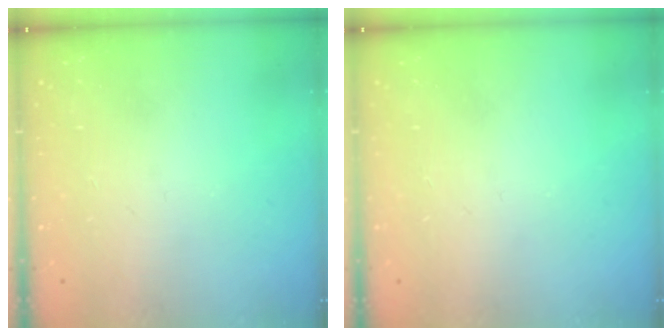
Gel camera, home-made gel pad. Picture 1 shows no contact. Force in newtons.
{"total": 0.0}